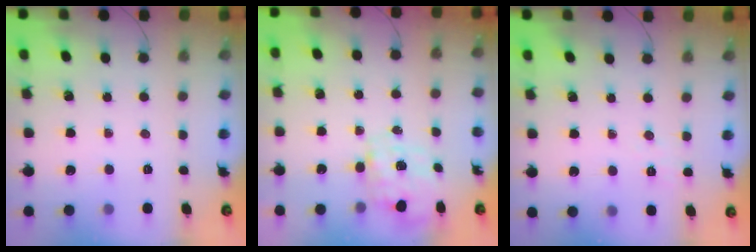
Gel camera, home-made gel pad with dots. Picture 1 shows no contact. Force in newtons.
{"total": 2.9, "press": 2.7, "slide": 0.9}
{"total": 2.1, "press": 1.6, "slide": 1.4}